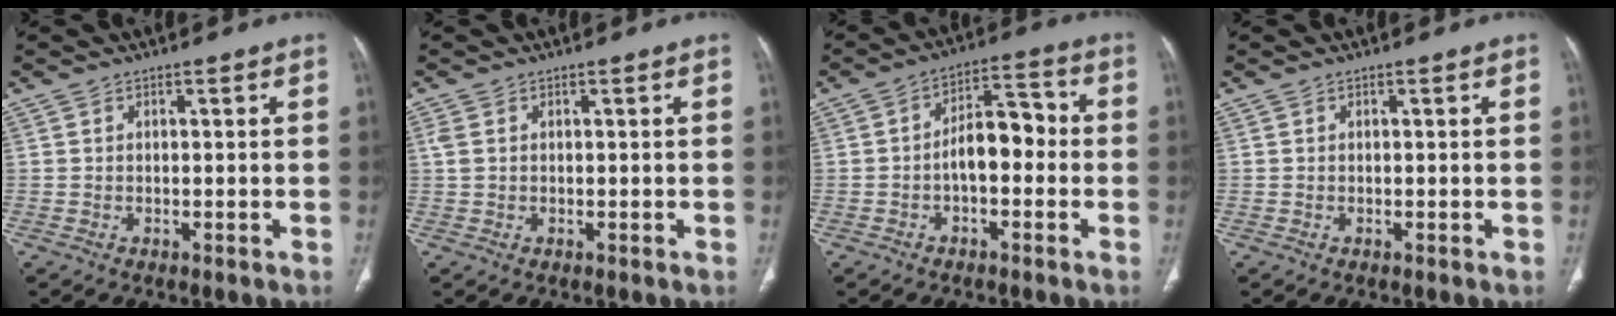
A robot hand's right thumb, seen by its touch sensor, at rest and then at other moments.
{"total": 1.4, "force": [0.4, 0.9, 1.0], "torque": [-0.035, 0.009, 0.012]}
{"total": 8.3, "force": [-1.3, 4.6, 6.8], "torque": [-0.088, 0.039, -0.031]}
{"total": 0.0}